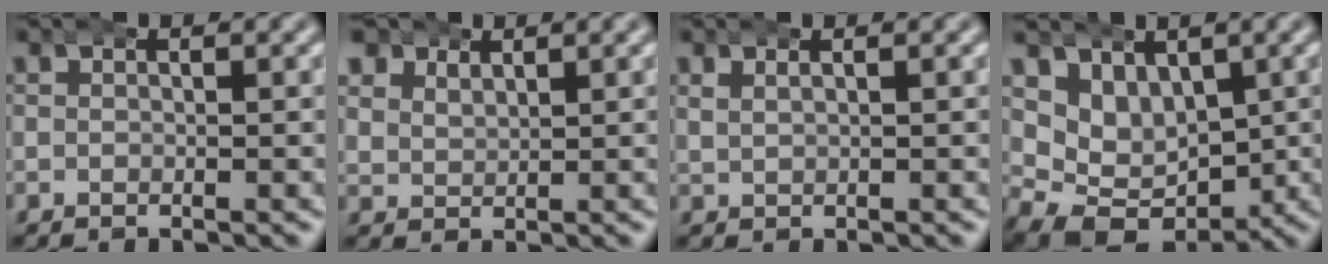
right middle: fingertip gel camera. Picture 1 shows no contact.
{"total": 2.4, "force": [1.8, 1.5, 0.3], "torque": [-0.014, -0.004, 0.037]}
{"total": 1.0, "force": [0.7, 0.6, 0.5], "torque": [-0.005, 0.005, 0.014]}
{"total": 8.7, "force": [0.1, 7.6, 4.2], "torque": [-0.088, -0.036, -0.004]}